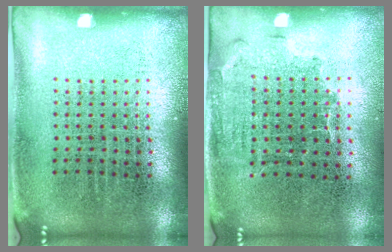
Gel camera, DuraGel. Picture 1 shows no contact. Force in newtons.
{"total": 1.5, "press": 1.1, "slide": 0.9}